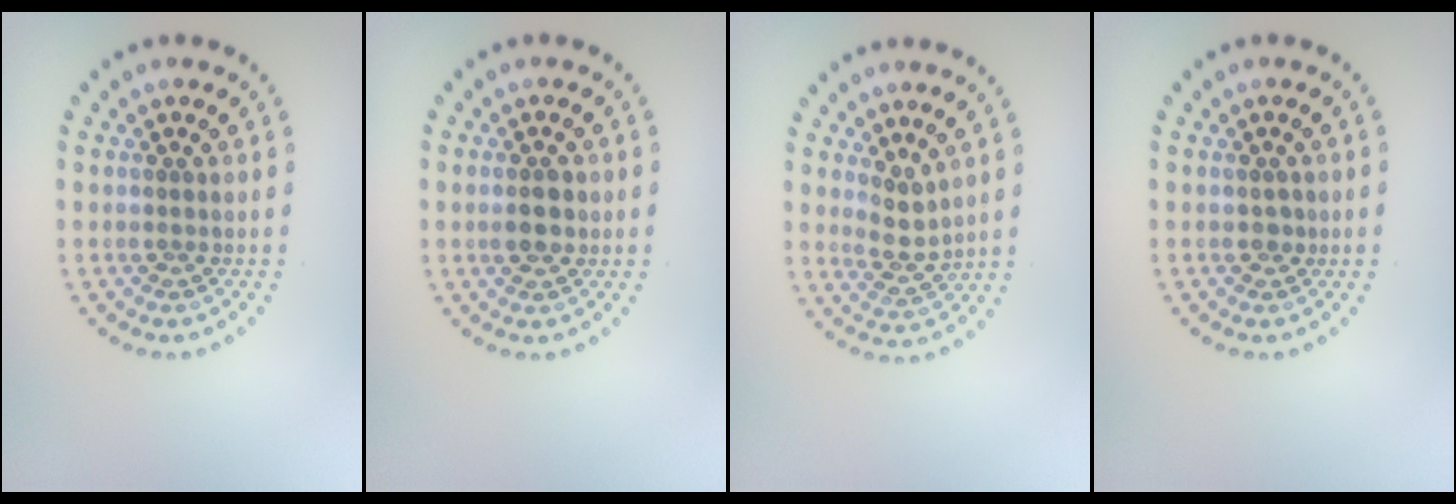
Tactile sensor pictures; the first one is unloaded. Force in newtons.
{"total": 2.1, "press": 2.0, "slide": 0.1}
{"total": 2.2, "press": 1.7, "slide": 1.4}
{"total": 0.8, "press": 0.8, "slide": 0.3}